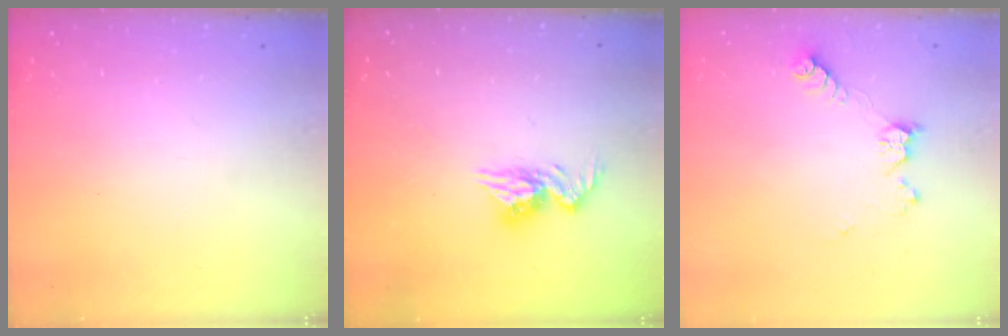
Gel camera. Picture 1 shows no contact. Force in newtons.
{"total": 9.8, "press": 9.8, "slide": 0.8}
{"total": 8.8, "press": 8.8, "slide": 0.4}